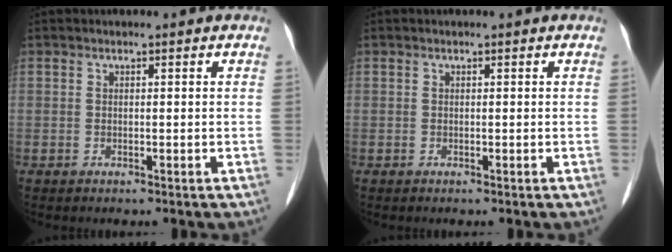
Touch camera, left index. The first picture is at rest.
{"total": 0.0}